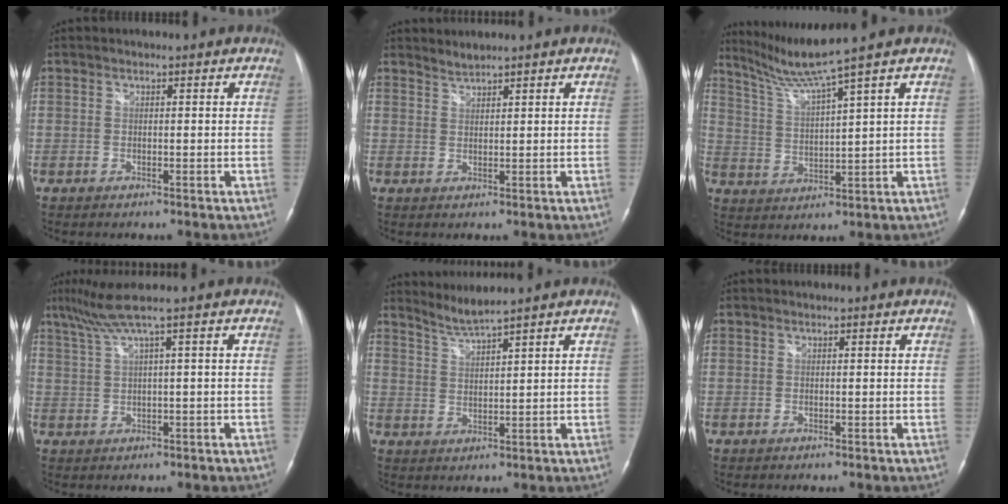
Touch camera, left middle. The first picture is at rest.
{"total": 1.5, "force": [1.5, -0.3, -0.1], "torque": [0.000, 0.001, 0.032]}
{"total": 7.8, "force": [6.2, -2.8, 3.7], "torque": [-0.079, -0.012, 0.125]}
{"total": 4.6, "force": [2.6, -1.4, 3.5], "torque": [-0.082, 0.016, 0.057]}
{"total": 3.5, "force": [3.1, -1.5, 0.5], "torque": [-0.020, -0.012, 0.069]}
{"total": 0.0}